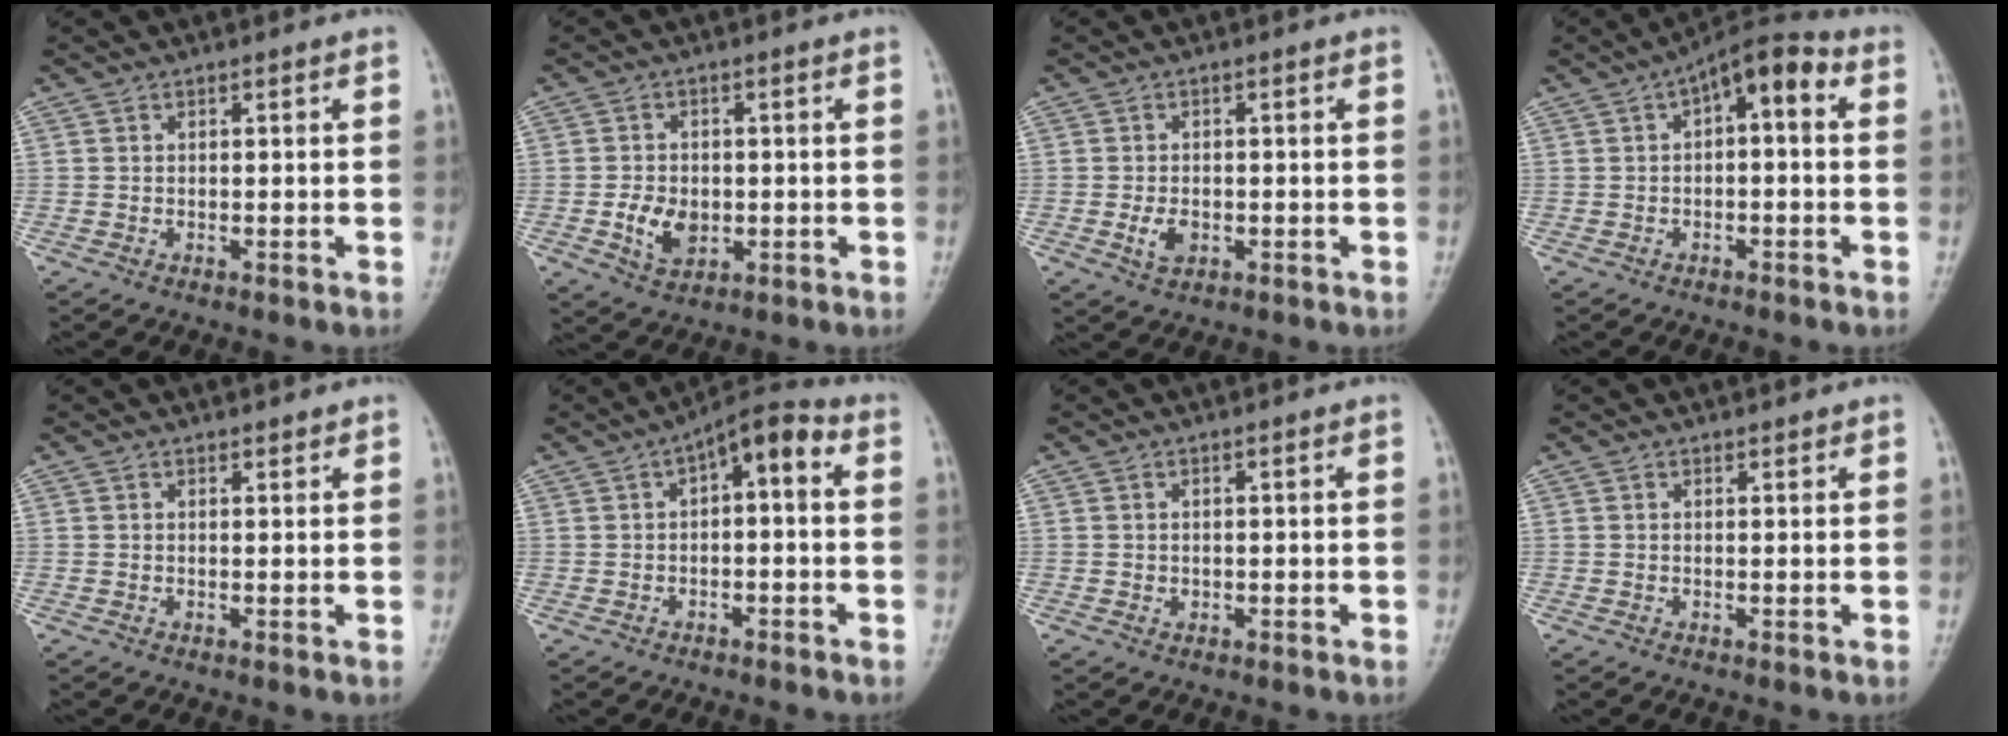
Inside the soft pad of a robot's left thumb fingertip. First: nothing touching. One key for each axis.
{"total": 5.9, "fx": -1.1, "fy": 4.2, "fz": 4.1, "tx": -0.060, "ty": -0.002, "tz": -0.015}
{"total": 3.3, "fx": -0.9, "fy": 2.1, "fz": 2.4, "tx": -0.041, "ty": 0.000, "tz": -0.012}
{"total": 8.6, "fx": 1.8, "fy": 3.8, "fz": 7.5, "tx": -0.090, "ty": 0.035, "tz": 0.014}
{"total": 0.8, "fx": 0.7, "fy": 0.4, "fz": 0.1, "tx": 0.000, "ty": -0.006, "tz": 0.009}
{"total": 7.3, "fx": 1.1, "fy": 3.2, "fz": 6.5, "tx": -0.076, "ty": 0.035, "tz": 0.003}
{"total": 0.6, "fx": -0.1, "fy": 0.6, "fz": 0.2, "tx": -0.001, "ty": 0.001, "tz": 0.000}
{"total": 0.6, "fx": 0.5, "fy": 0.2, "fz": 0.1, "tx": -0.002, "ty": -0.005, "tz": 0.007}